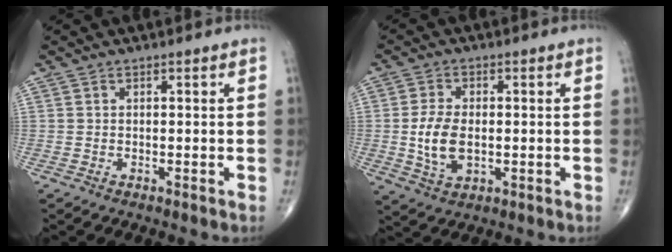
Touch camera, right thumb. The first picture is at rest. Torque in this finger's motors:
{"motor_torque": [-0.22, 0.57, 0.89, 0.09, 0.28]}